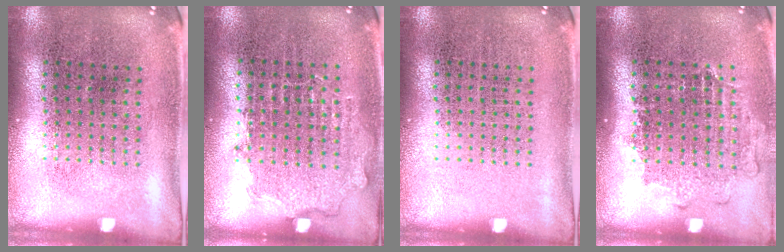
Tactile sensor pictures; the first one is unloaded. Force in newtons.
{"total": 0.8, "press": 0.7, "slide": 0.3}
{"total": 0.0}
{"total": 1.1, "press": 1.0, "slide": 0.4}